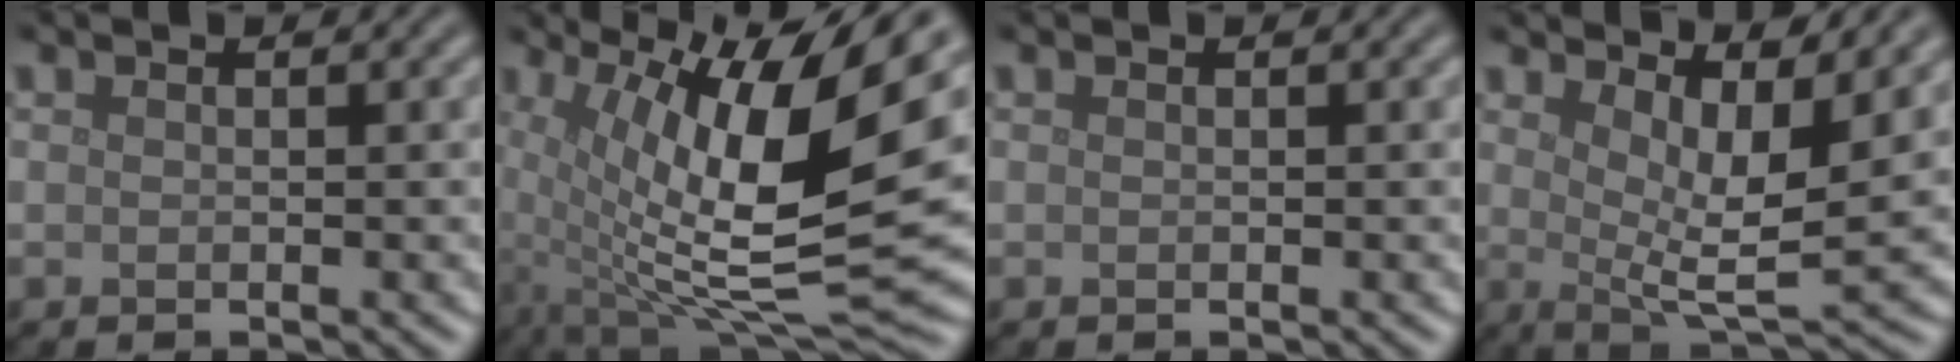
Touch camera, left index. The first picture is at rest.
{"total": 15.4, "force": [2.5, 5.1, 14.3], "torque": [-0.263, -0.007, 0.053]}
{"total": 0.0}
{"total": 6.9, "force": [3.1, 2.0, 5.8], "torque": [-0.090, -0.009, 0.057]}